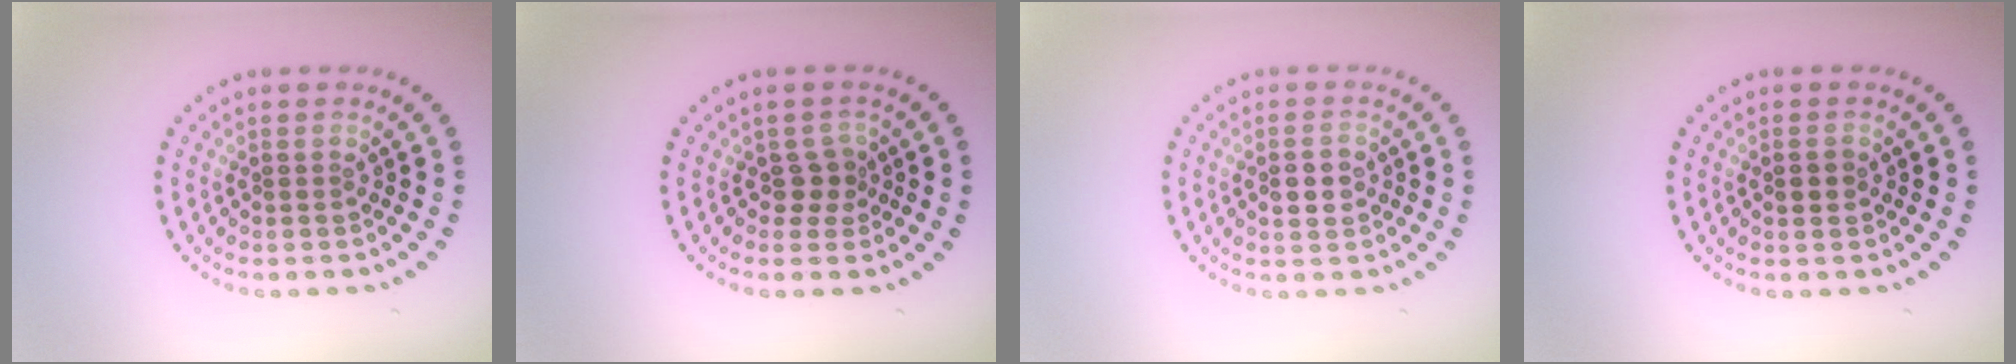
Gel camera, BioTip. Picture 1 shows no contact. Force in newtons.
{"total": 1.6, "press": 1.3, "slide": 1.0}
{"total": 2.5, "press": 2.5, "slide": 0.1}
{"total": 1.0, "press": 1.0, "slide": 0.0}